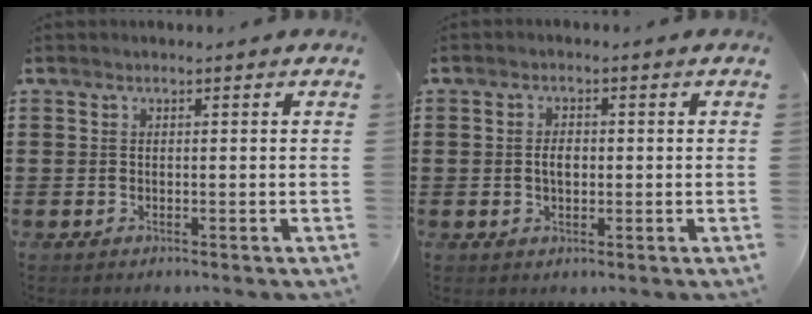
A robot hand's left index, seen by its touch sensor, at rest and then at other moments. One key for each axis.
{"total": 2.4, "fx": 0.0, "fy": 1.3, "fz": 2.0, "tx": -0.040, "ty": 0.005, "tz": -0.002}